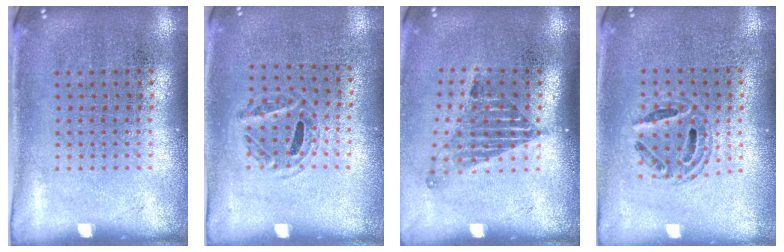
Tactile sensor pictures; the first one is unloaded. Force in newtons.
{"total": 1.0, "press": 0.7, "slide": 0.7}
{"total": 1.6, "press": 1.1, "slide": 1.2}
{"total": 0.7, "press": 0.7, "slide": 0.2}